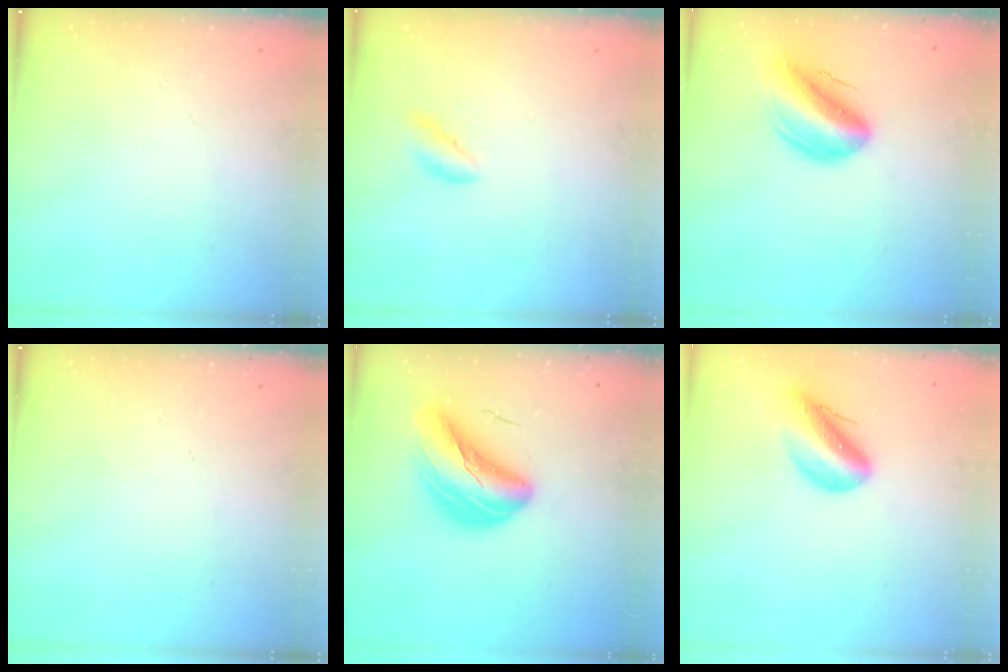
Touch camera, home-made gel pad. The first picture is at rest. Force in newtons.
{"total": 0.0}
{"total": 14.8, "press": 14.3, "slide": 4.0}
{"total": 0.0}
{"total": 11.3, "press": 10.9, "slide": 3.0}
{"total": 12.0, "press": 11.5, "slide": 3.6}